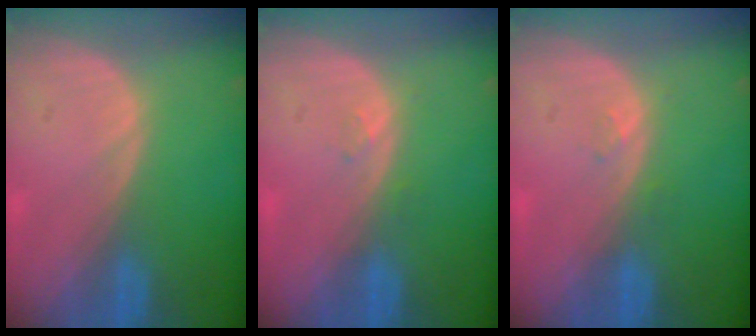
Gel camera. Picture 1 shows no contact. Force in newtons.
{"total": 1.1, "press": 1.0, "slide": 0.4}
{"total": 1.1, "press": 1.0, "slide": 0.4}